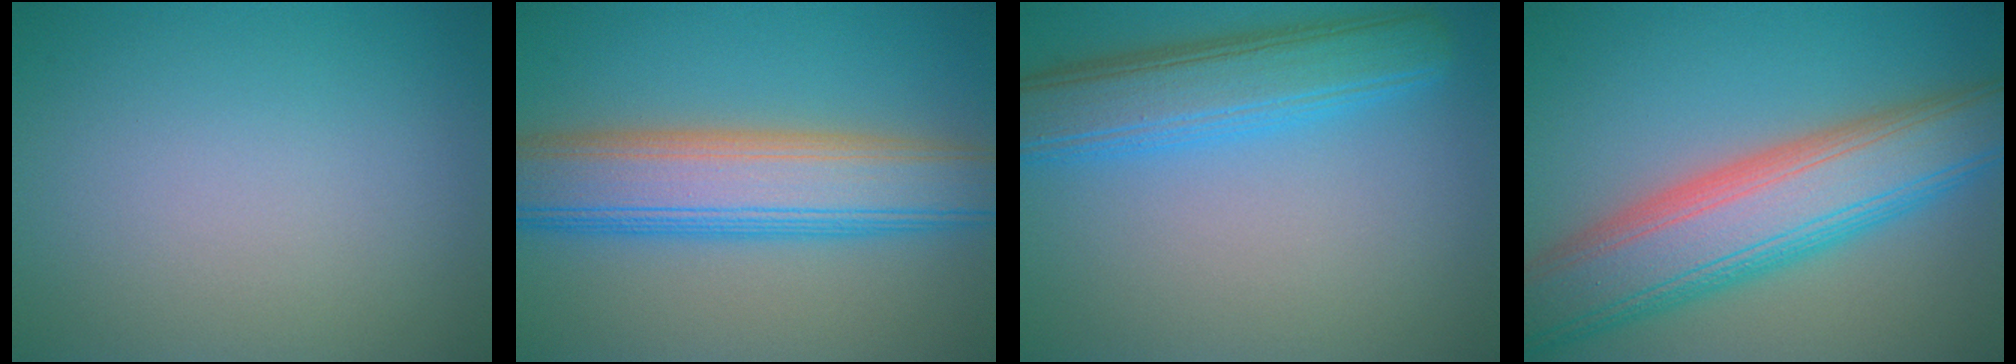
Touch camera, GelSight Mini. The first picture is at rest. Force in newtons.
{"total": 9.2, "press": 9.2, "slide": 0.3}
{"total": 6.3, "press": 6.3, "slide": 0.1}
{"total": 10.6, "press": 10.6, "slide": 0.5}